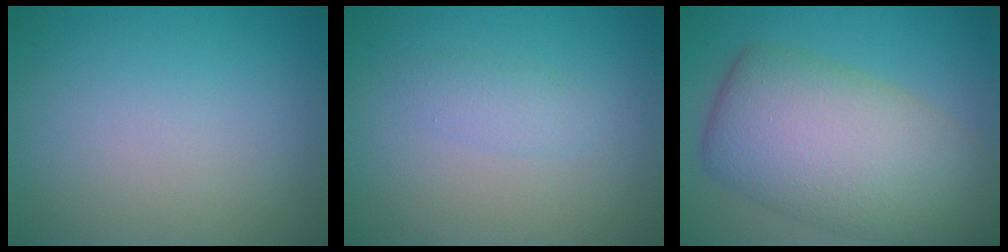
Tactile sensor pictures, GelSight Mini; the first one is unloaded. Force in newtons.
{"total": 1.4, "press": 1.4, "slide": 0.0}
{"total": 10.3, "press": 10.3, "slide": 0.6}